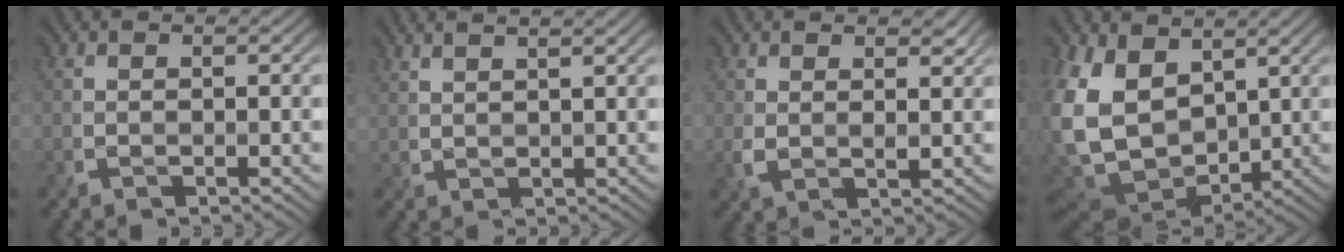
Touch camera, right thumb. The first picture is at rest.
{"total": 3.0, "force": [2.6, 0.5, 1.5], "torque": [-0.014, 0.007, 0.034]}
{"total": 2.9, "force": [1.9, 1.3, 1.7], "torque": [-0.041, -0.007, 0.037]}
{"total": 13.5, "force": [3.2, 9.5, 9.0], "torque": [-0.241, -0.020, 0.083]}